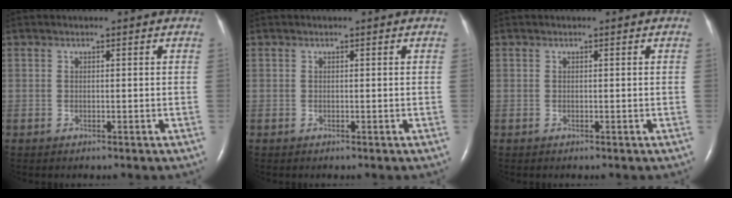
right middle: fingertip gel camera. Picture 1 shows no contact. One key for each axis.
{"total": 0.0}
{"total": 0.0}